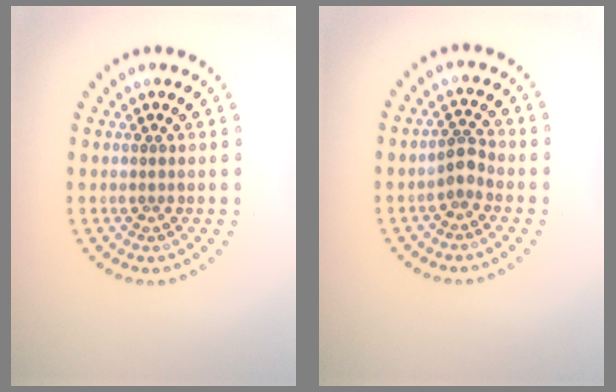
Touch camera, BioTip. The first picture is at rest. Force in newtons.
{"total": 1.8, "press": 1.4, "slide": 1.1}